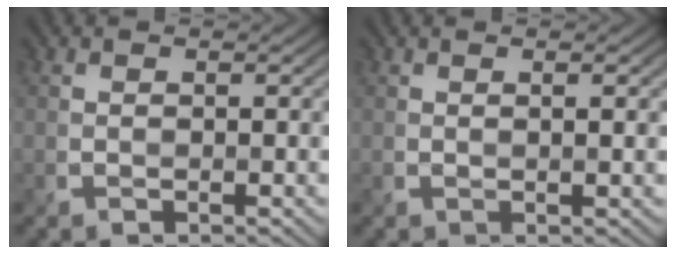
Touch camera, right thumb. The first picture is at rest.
{"total": 1.3, "force": [0.3, 0.0, 1.2], "torque": [-0.023, 0.005, 0.003]}